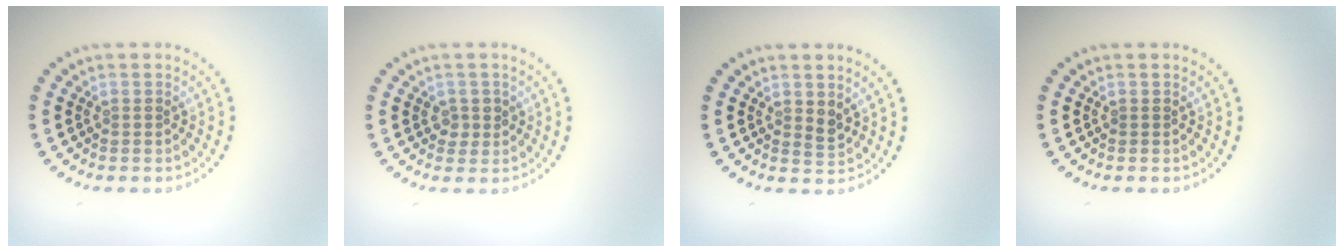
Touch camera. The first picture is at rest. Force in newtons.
{"total": 1.4, "press": 1.3, "slide": 0.7}
{"total": 1.1, "press": 1.0, "slide": 0.5}
{"total": 0.0}